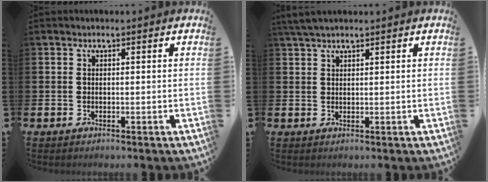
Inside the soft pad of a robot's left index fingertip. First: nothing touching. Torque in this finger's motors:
{"motor_torque": [0.07, -0.03, 0.32, 0.07]}